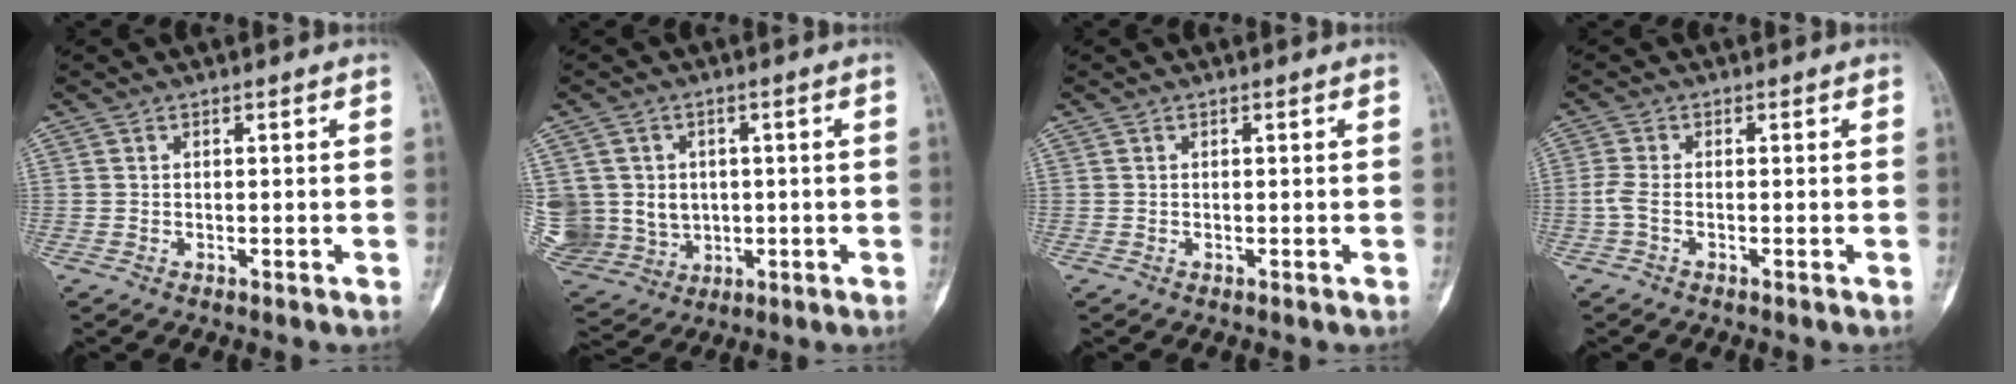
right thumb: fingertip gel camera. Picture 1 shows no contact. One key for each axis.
{"total": 15.4, "fx": 0.0, "fy": 13.9, "fz": 6.7, "tx": -0.154, "ty": 0.020, "tz": 0.030}
{"total": 0.0}
{"total": 2.3, "fx": -0.8, "fy": 0.8, "fz": 2.0, "tx": -0.055, "ty": -0.002, "tz": -0.022}